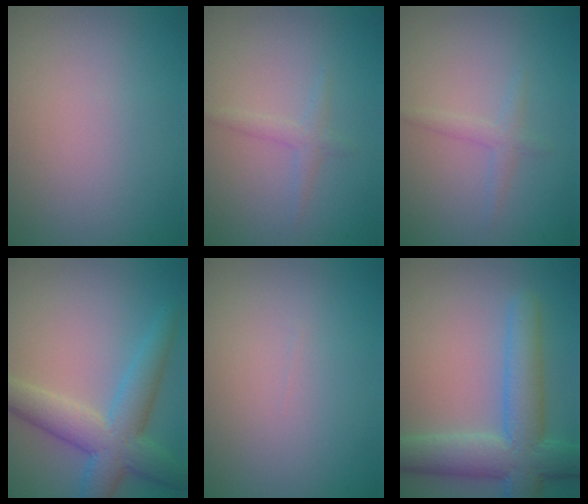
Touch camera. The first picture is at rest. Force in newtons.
{"total": 1.3, "press": 1.3, "slide": 0.1}
{"total": 1.3, "press": 1.3, "slide": 0.1}
{"total": 6.1, "press": 6.1, "slide": 0.2}
{"total": 0.0}
{"total": 7.1, "press": 7.1, "slide": 0.3}